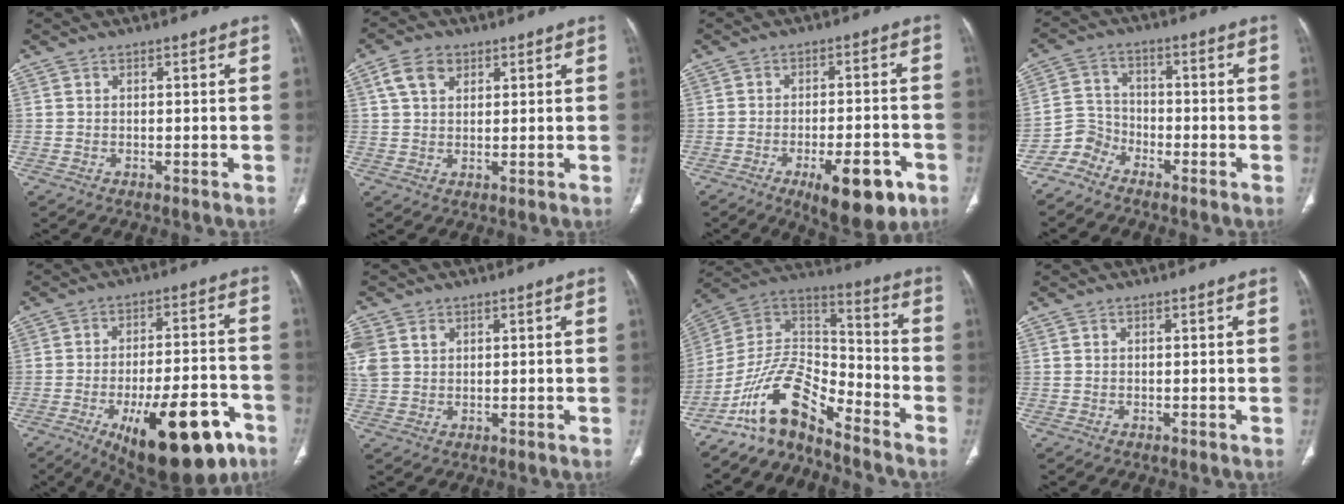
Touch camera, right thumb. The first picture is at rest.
{"total": 5.7, "force": [2.6, 3.8, 3.2], "torque": [-0.049, 0.000, 0.049]}
{"total": 12.4, "force": [-6.1, 4.5, 9.8], "torque": [-0.124, 0.019, -0.079]}
{"total": 4.9, "force": [-4.0, 2.8, -0.1], "torque": [0.015, 0.031, -0.094]}
{"total": 21.5, "force": [-10.8, 8.4, 16.5], "torque": [-0.196, 0.049, -0.148]}
{"total": 8.2, "force": [2.7, 6.4, 4.4], "torque": [-0.122, 0.013, 0.063]}
{"total": 13.6, "force": [-10.6, 4.8, 7.1], "torque": [-0.116, 0.105, -0.206]}
{"total": 0.0}